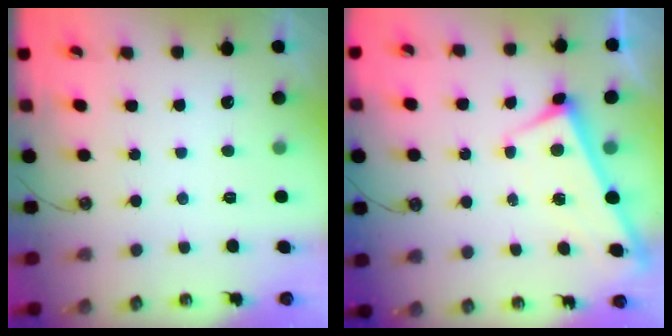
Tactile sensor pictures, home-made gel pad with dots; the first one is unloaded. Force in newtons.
{"total": 2.8, "press": 2.8, "slide": 0.3}